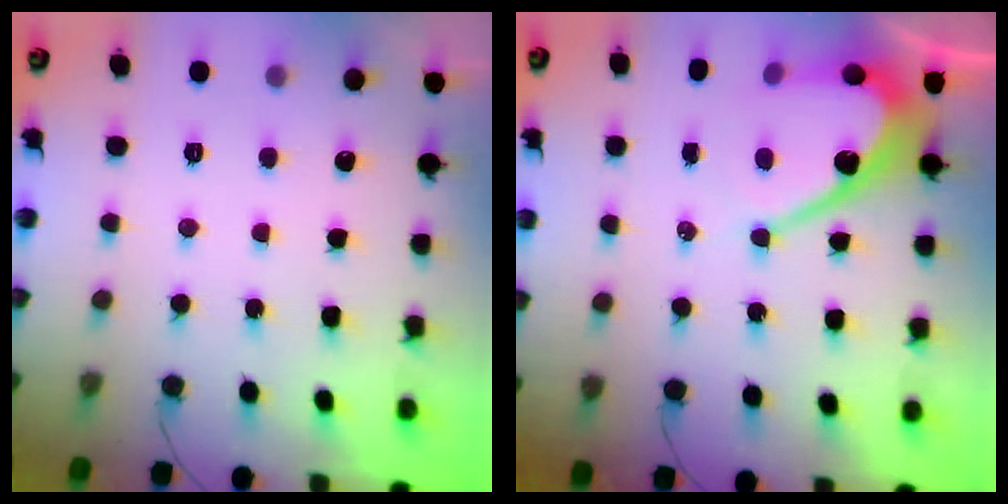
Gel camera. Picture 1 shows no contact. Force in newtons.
{"total": 11.6, "press": 11.6, "slide": 0.9}